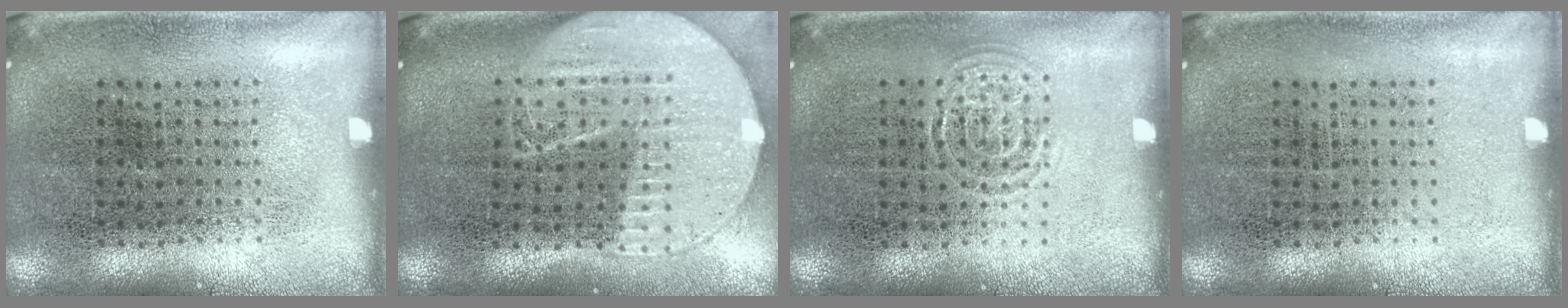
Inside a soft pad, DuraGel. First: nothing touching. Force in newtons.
{"total": 2.1, "press": 1.8, "slide": 1.1}
{"total": 0.8, "press": 0.8, "slide": 0.0}
{"total": 0.0}